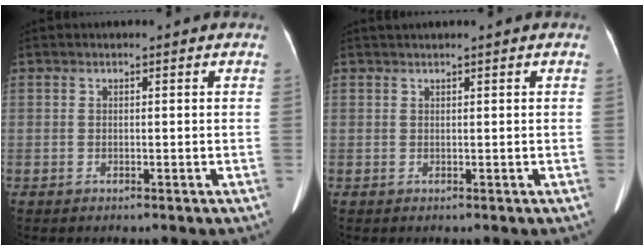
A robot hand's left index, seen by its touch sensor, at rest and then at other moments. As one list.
[{"total": 1.2, "force": [1.0, -0.2, 0.7], "torque": [-0.011, 0.020, 0.024]}]